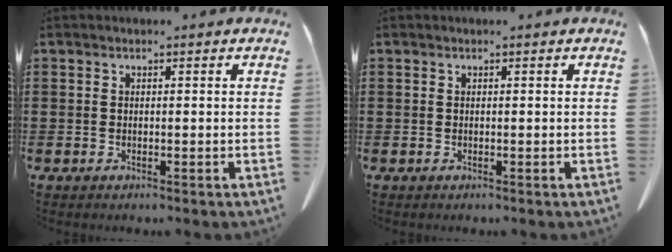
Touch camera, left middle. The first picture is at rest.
{"total": 0.0}